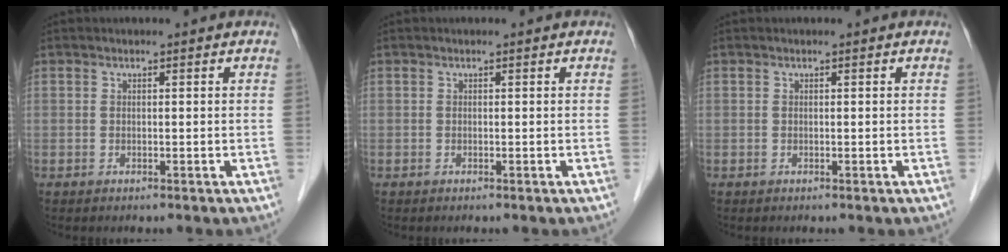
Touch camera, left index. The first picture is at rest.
{"total": 0.0}
{"total": 0.0}